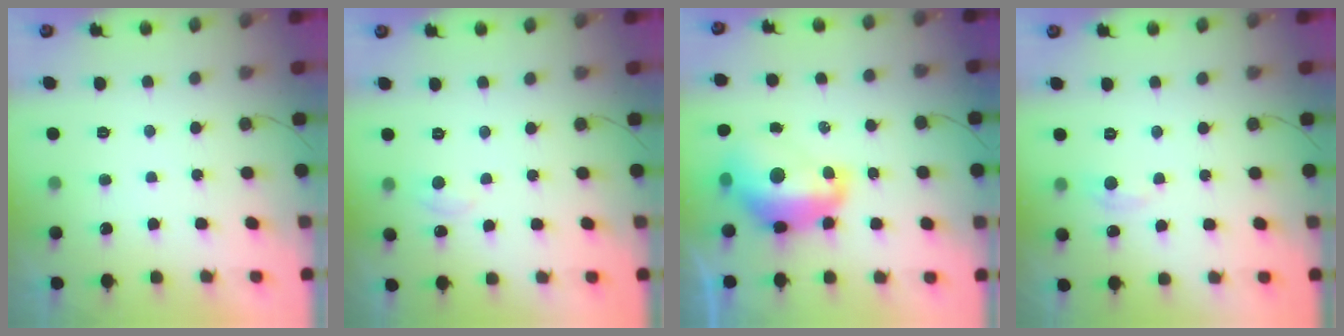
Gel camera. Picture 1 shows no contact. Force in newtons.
{"total": 5.5, "press": 5.4, "slide": 0.7}
{"total": 14.4, "press": 14.4, "slide": 1.2}
{"total": 4.2, "press": 4.1, "slide": 0.6}